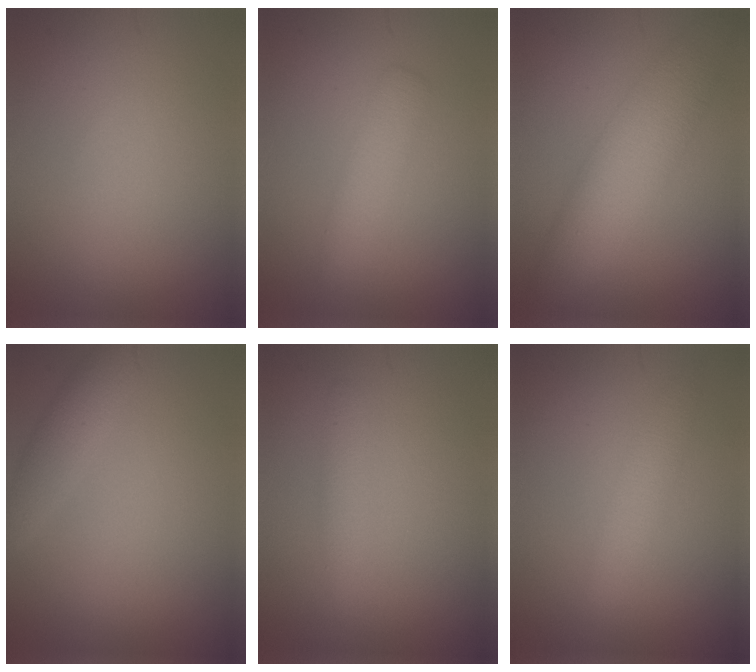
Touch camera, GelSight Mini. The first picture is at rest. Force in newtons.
{"total": 2.4, "press": 2.4, "slide": 0.0}
{"total": 6.2, "press": 6.2, "slide": 0.1}
{"total": 2.3, "press": 2.3, "slide": 0.1}
{"total": 1.3, "press": 1.3, "slide": 0.0}
{"total": 2.2, "press": 2.2, "slide": 0.1}